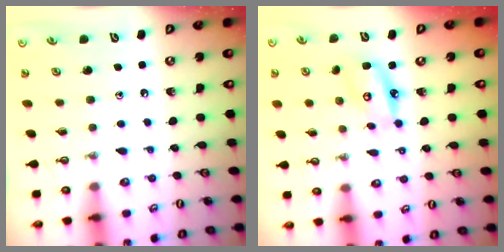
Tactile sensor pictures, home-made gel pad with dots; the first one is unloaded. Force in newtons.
{"total": 6.5, "press": 6.5, "slide": 0.5}